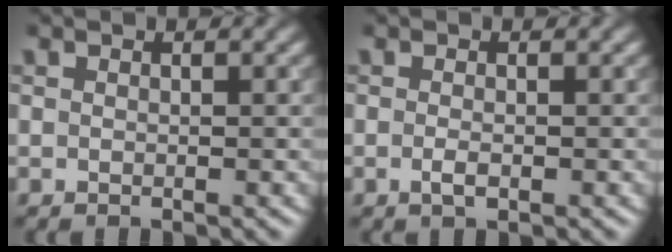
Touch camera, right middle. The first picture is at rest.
{"total": 1.2, "force": [-0.4, 0.4, 1.0], "torque": [-0.023, -0.004, -0.008]}